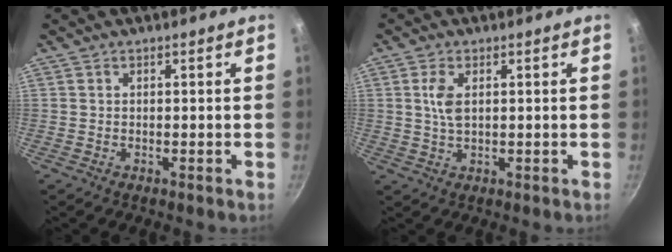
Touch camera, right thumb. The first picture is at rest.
{"total": 3.9, "force": [0.8, 1.9, 3.2], "torque": [-0.064, -0.002, 0.016]}